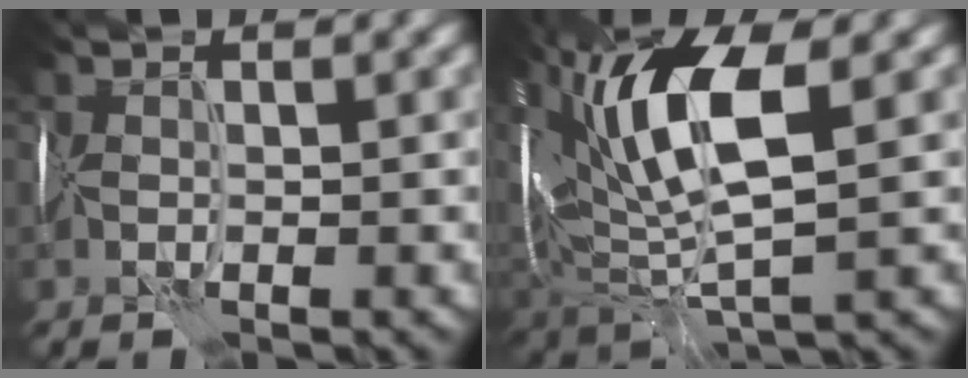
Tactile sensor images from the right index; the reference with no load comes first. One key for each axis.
{"total": 10.0, "fx": 2.7, "fy": 4.4, "fz": 8.6, "tx": -0.172, "ty": 0.015, "tz": 0.047}